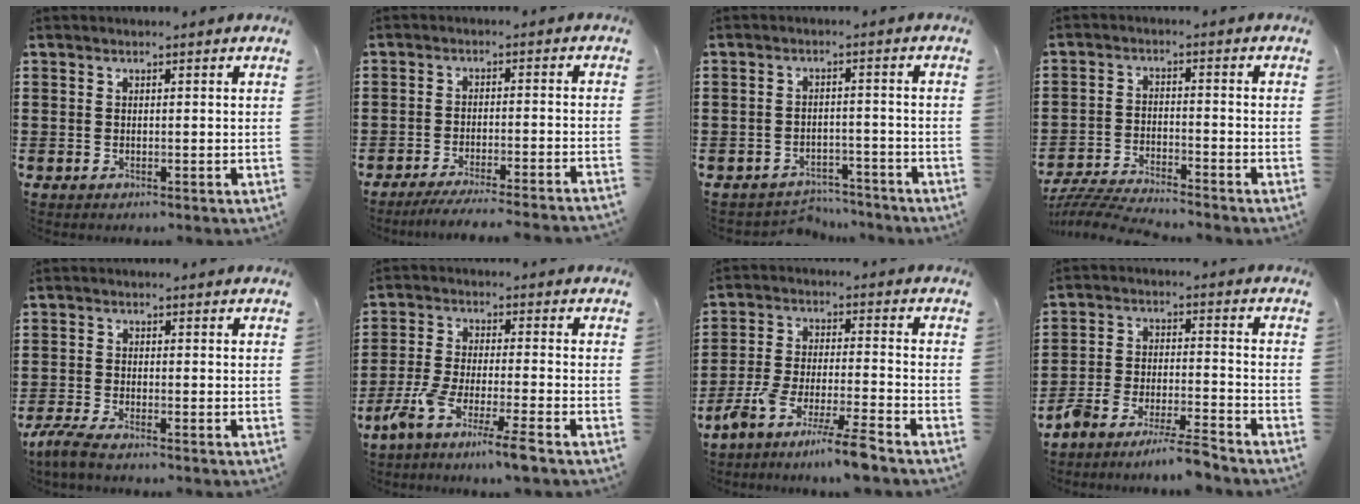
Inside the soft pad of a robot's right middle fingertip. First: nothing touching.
{"total": 3.9, "force": [-3.6, -0.4, 1.5], "torque": [-0.023, -0.006, -0.071]}
{"total": 3.4, "force": [-3.3, 0.7, -0.1], "torque": [-0.005, 0.002, -0.071]}
{"total": 5.1, "force": [-5.0, 0.1, 1.2], "torque": [-0.040, -0.008, -0.104]}
{"total": 2.7, "force": [-2.2, 0.0, 1.5], "torque": [-0.040, -0.006, -0.047]}
{"total": 7.0, "force": [-5.6, -0.6, 4.1], "torque": [-0.092, -0.019, -0.112]}
{"total": 8.2, "force": [-7.3, -0.8, 3.6], "torque": [-0.078, -0.012, -0.144]}
{"total": 6.7, "force": [-6.6, -0.5, 1.1], "torque": [-0.017, 0.001, -0.129]}